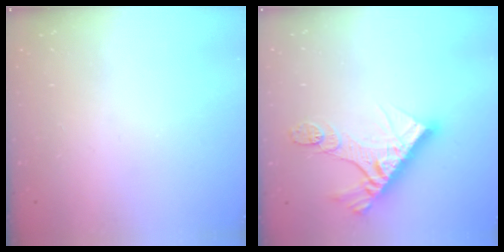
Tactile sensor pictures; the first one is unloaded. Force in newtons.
{"total": 13.2, "press": 13.1, "slide": 1.2}